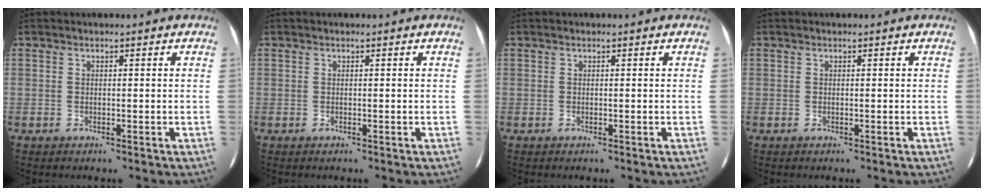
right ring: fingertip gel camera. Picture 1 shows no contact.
{"total": 0.0}
{"total": 0.0}
{"total": 0.0}